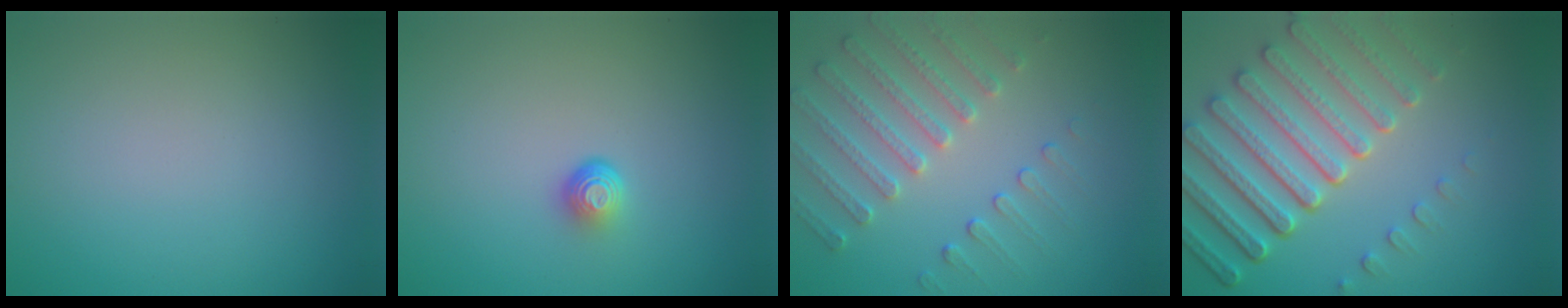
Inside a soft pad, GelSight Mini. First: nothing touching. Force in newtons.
{"total": 1.7, "press": 1.0, "slide": 1.4}
{"total": 3.8, "press": 3.6, "slide": 1.2}
{"total": 7.9, "press": 5.7, "slide": 5.4}